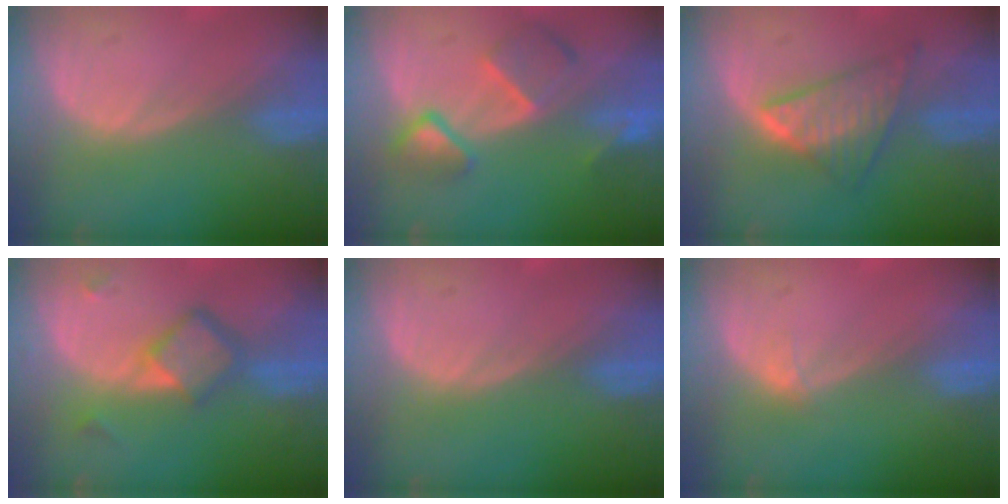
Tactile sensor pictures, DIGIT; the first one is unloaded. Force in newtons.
{"total": 7.7, "press": 6.7, "slide": 3.8}
{"total": 6.5, "press": 6.5, "slide": 0.2}
{"total": 6.2, "press": 5.3, "slide": 3.2}
{"total": 0.0}
{"total": 0.7, "press": 0.7, "slide": 0.1}